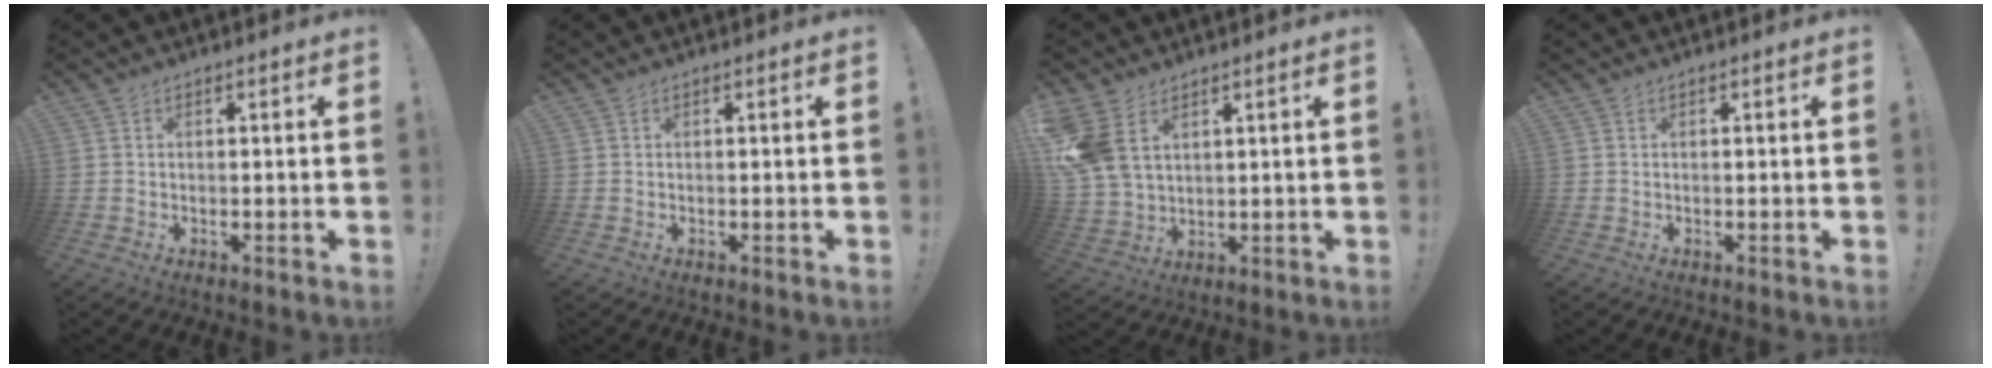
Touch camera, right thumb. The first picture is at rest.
{"total": 0.0}
{"total": 10.5, "force": [4.7, 7.0, 6.3], "torque": [-0.133, -0.015, 0.100]}
{"total": 0.0}